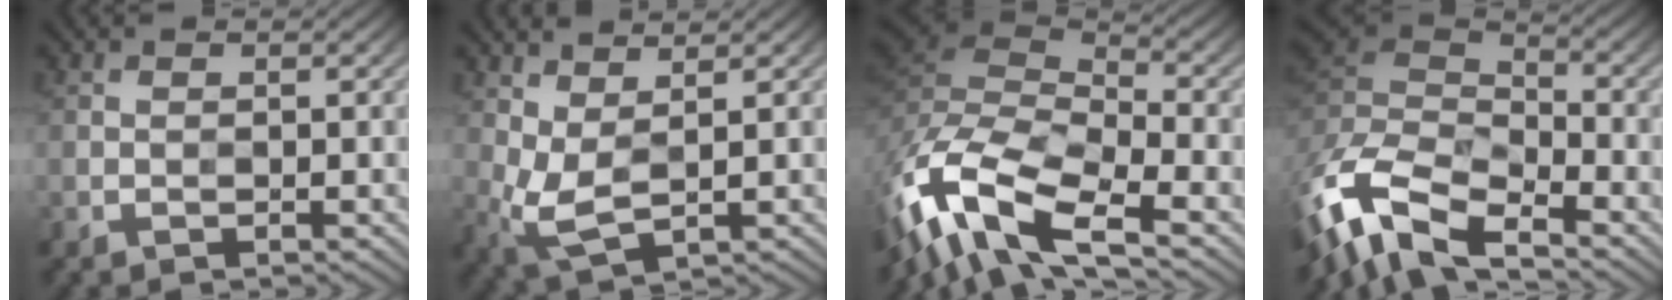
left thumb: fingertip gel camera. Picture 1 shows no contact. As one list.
[{"total": 4.8, "force": [1.5, 2.2, 4.0], "torque": [-0.109, -0.001, 0.031]}, {"total": 14.5, "force": [-8.8, 5.9, 9.9], "torque": [-0.241, -0.018, -0.161]}, {"total": 11.6, "force": [-7.5, 4.8, 7.5], "torque": [-0.173, -0.008, -0.148]}]